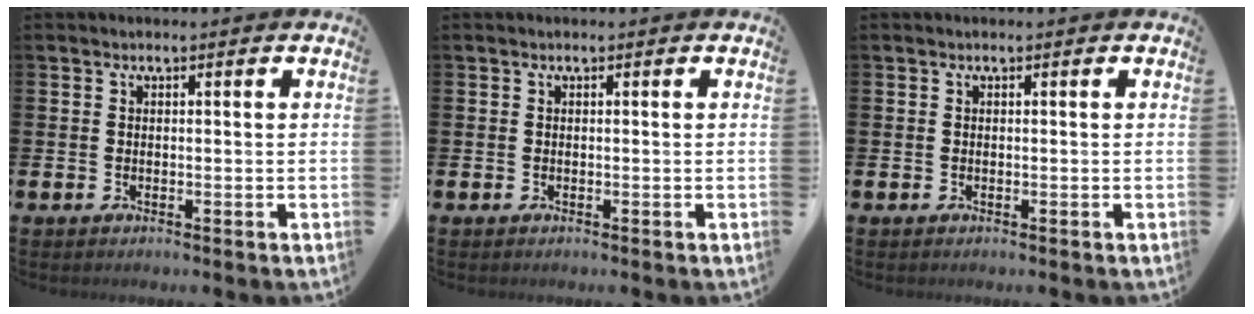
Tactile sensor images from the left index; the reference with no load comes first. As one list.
[{"total": 0.0}, {"total": 0.0}]